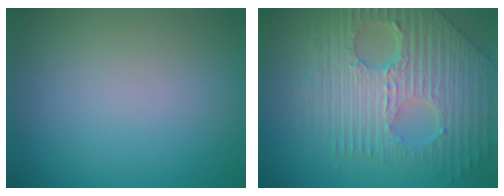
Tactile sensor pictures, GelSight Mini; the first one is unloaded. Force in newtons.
{"total": 9.6, "press": 6.5, "slide": 7.1}